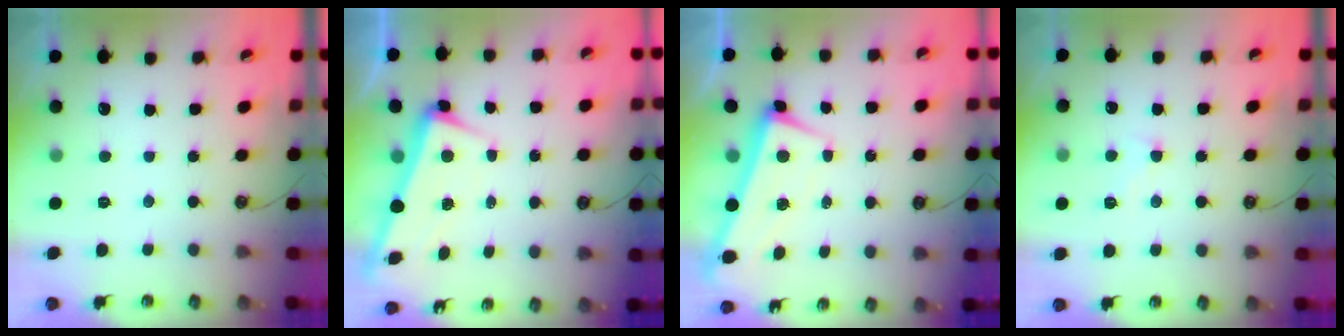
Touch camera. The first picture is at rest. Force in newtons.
{"total": 2.9, "press": 2.8, "slide": 0.9}
{"total": 1.5, "press": 0.4, "slide": 1.5}
{"total": 0.9, "press": 0.7, "slide": 0.5}